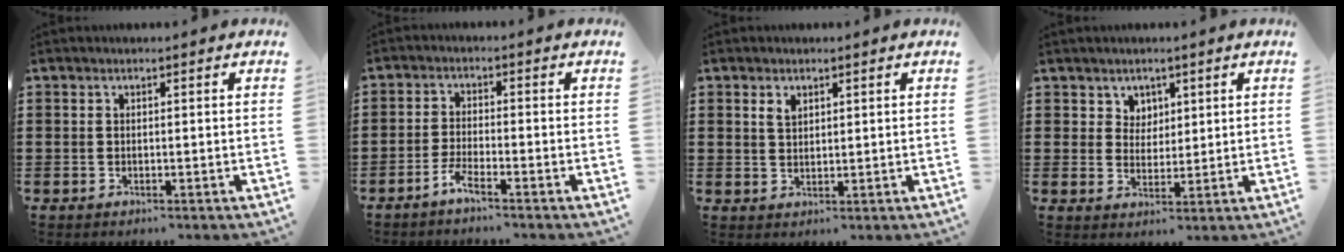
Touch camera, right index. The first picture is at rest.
{"total": 2.6, "force": [-2.1, -0.2, 1.5], "torque": [-0.043, -0.005, -0.044]}
{"total": 1.8, "force": [1.2, 1.0, 0.8], "torque": [-0.019, 0.004, 0.022]}
{"total": 3.5, "force": [2.2, 2.7, 0.2], "torque": [-0.018, 0.012, 0.040]}